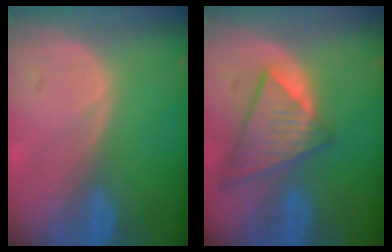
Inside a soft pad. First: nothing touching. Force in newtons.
{"total": 9.0, "press": 7.8, "slide": 4.4}